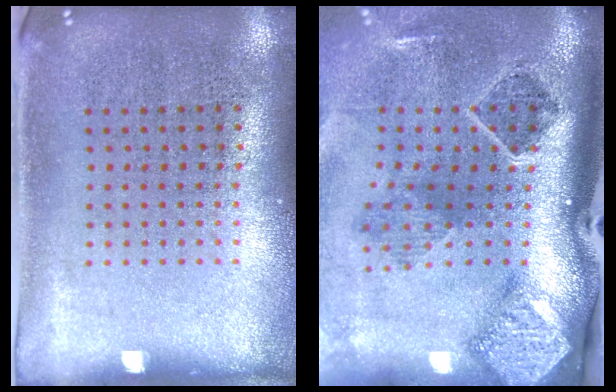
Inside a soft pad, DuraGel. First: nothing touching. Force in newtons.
{"total": 2.9, "press": 1.9, "slide": 2.2}